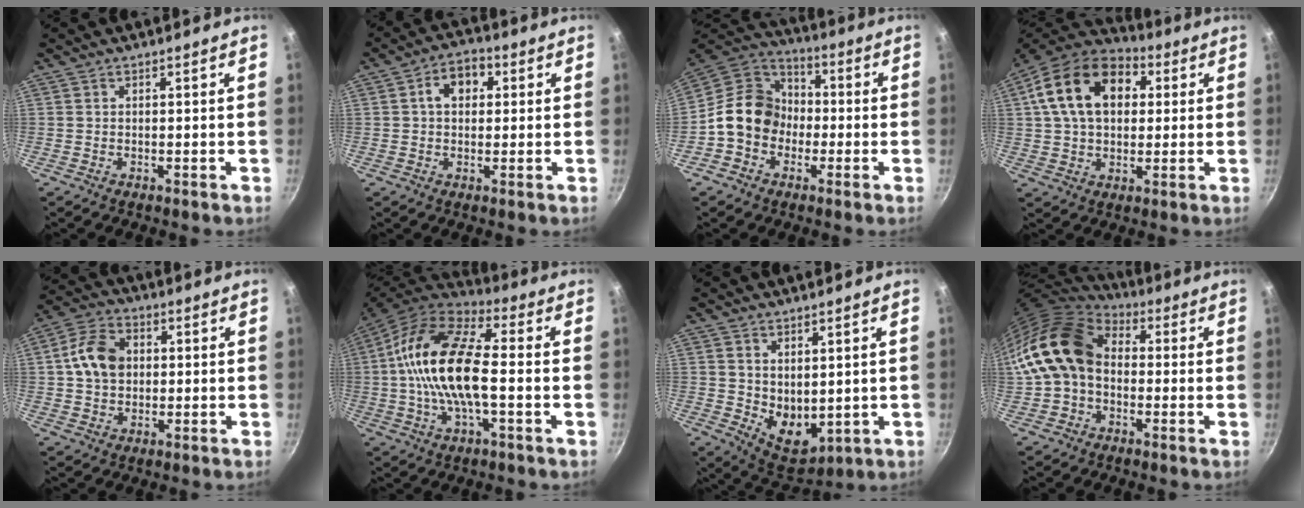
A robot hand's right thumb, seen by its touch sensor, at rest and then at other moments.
{"total": 6.7, "force": [1.5, 4.8, 4.3], "torque": [-0.037, 0.013, 0.013]}
{"total": 13.5, "force": [-2.3, 11.5, 6.8], "torque": [-0.070, 0.047, -0.061]}
{"total": 18.7, "force": [4.8, 12.8, 12.8], "torque": [-0.203, 0.020, 0.067]}
{"total": 9.5, "force": [1.1, 7.2, 6.1], "torque": [-0.096, 0.016, 0.010]}
{"total": 18.6, "force": [-0.4, 8.1, 16.8], "torque": [-0.309, 0.034, -0.025]}
{"total": 8.1, "force": [2.0, 5.4, 5.8], "torque": [-0.064, -0.029, 0.053]}
{"total": 15.2, "force": [0.5, 11.3, 10.1], "torque": [-0.162, 0.033, -0.003]}